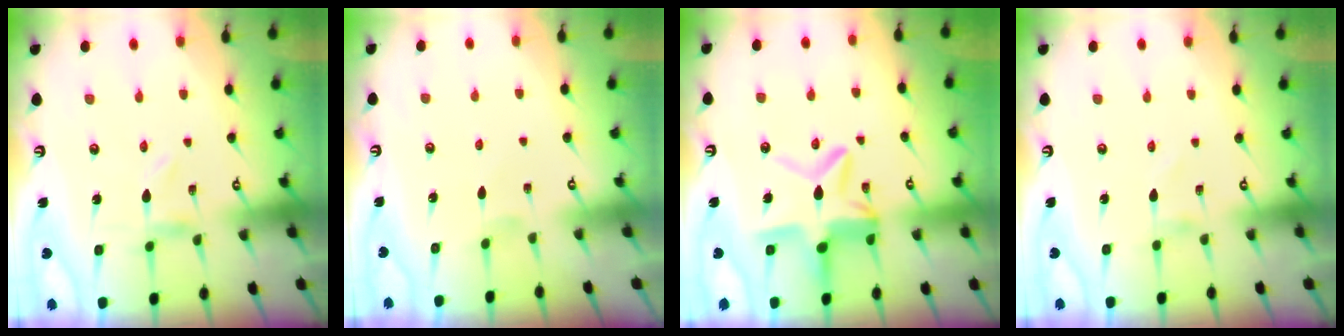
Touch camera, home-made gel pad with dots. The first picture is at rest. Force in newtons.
{"total": 0.0}
{"total": 13.5, "press": 13.5, "slide": 1.2}
{"total": 0.9, "press": 0.9, "slide": 0.0}